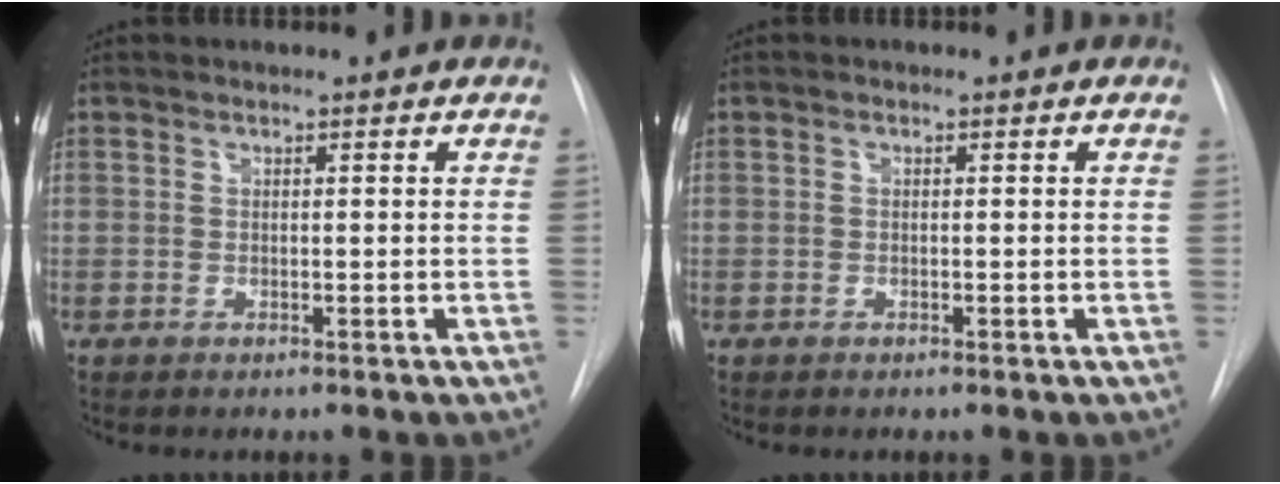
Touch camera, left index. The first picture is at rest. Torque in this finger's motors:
{"motor_torque": [0.05, 0.13, 0.00, 0.00]}